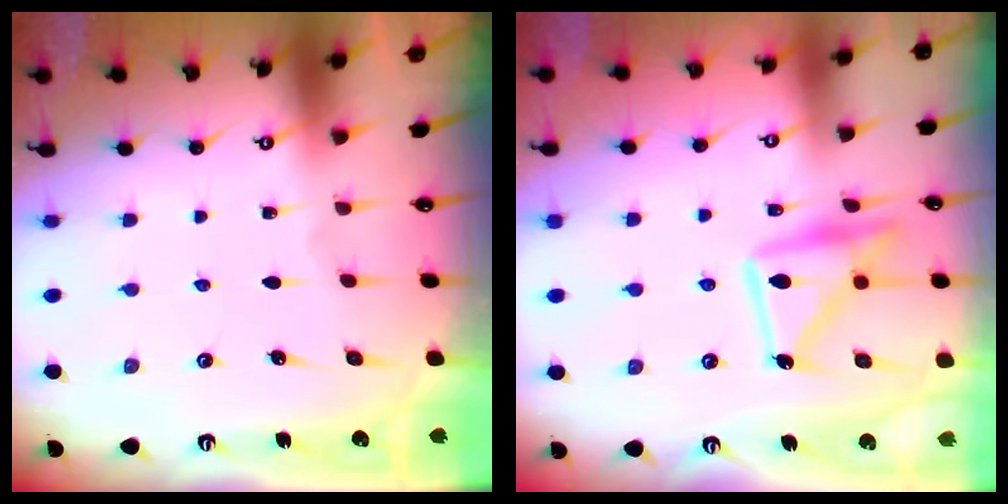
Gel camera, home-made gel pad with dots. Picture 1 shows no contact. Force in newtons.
{"total": 14.1, "press": 14.1, "slide": 0.9}